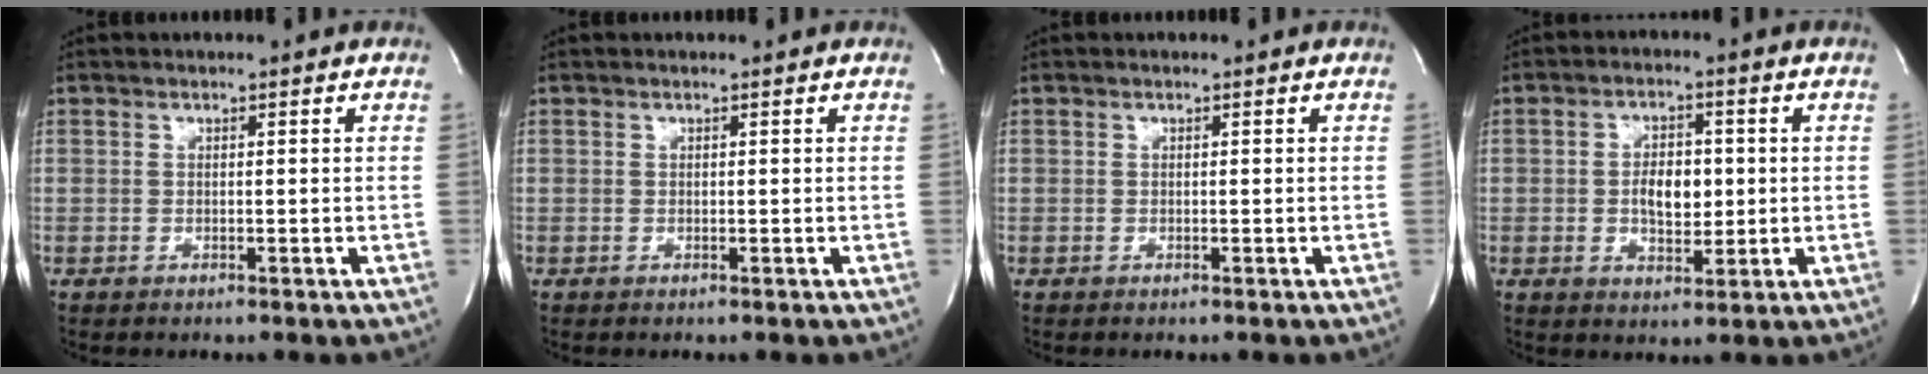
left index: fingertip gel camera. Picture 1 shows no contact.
{"total": 0.0}
{"total": 0.0}
{"total": 5.5, "force": [-0.1, 3.0, 4.6], "torque": [-0.078, 0.001, 0.002]}